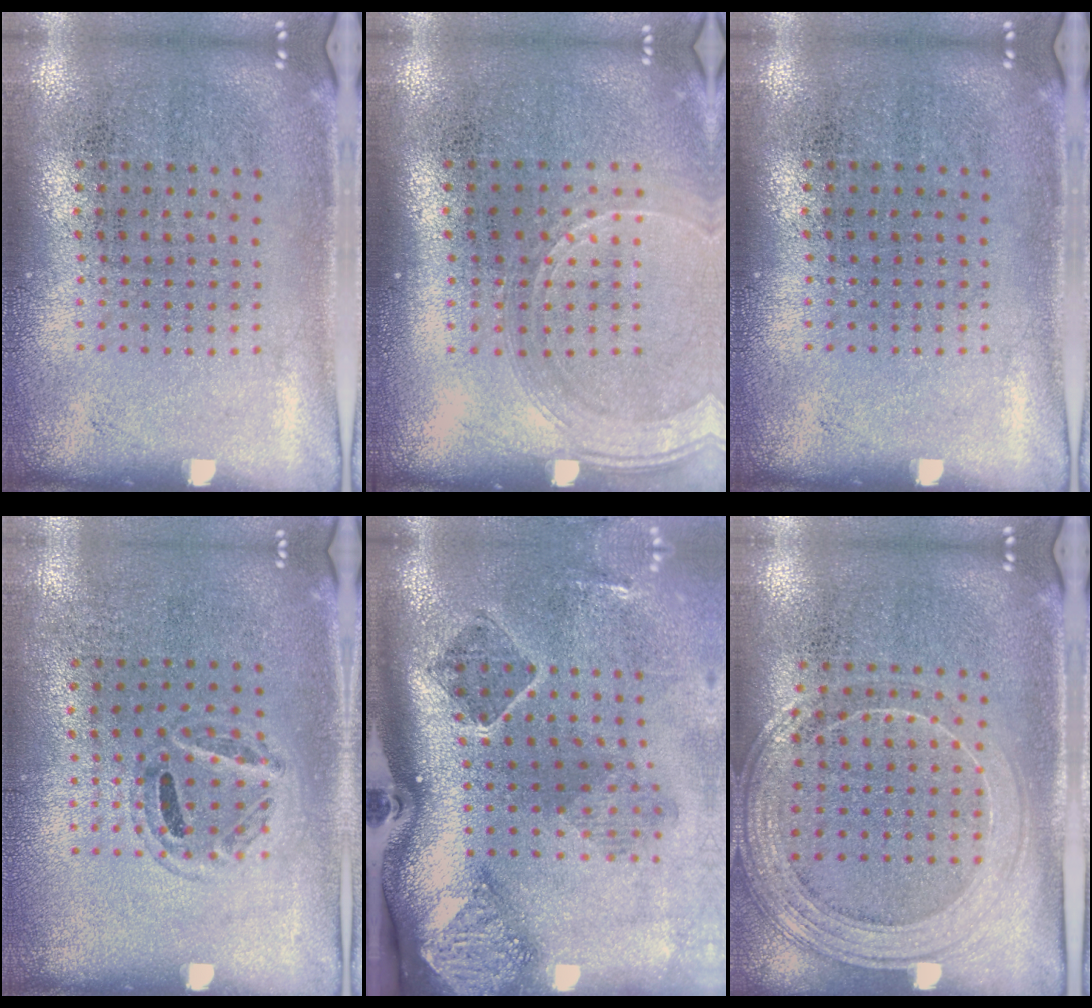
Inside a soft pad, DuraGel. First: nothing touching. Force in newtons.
{"total": 1.7, "press": 1.5, "slide": 0.7}
{"total": 0.0}
{"total": 1.0, "press": 0.8, "slide": 0.6}
{"total": 3.1, "press": 2.0, "slide": 2.3}
{"total": 1.5, "press": 1.4, "slide": 0.3}